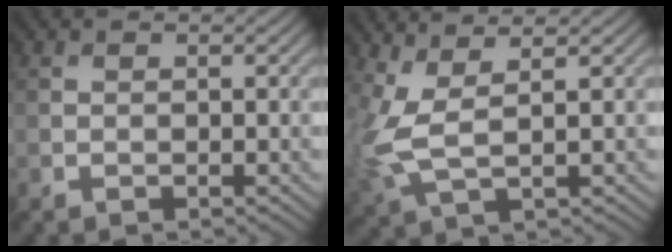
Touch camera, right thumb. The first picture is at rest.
{"total": 5.5, "force": [1.4, 2.1, 4.9], "torque": [-0.138, 0.003, 0.028]}